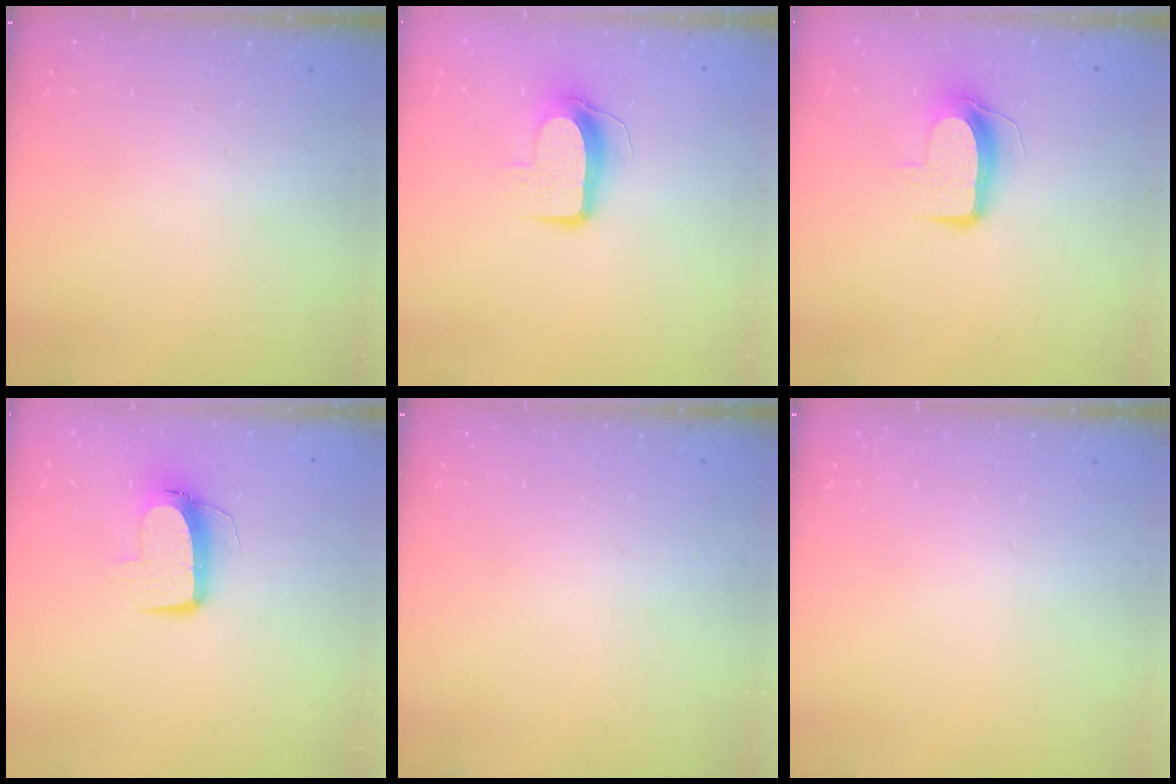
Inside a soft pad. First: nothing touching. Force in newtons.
{"total": 10.0, "press": 10.0, "slide": 1.0}
{"total": 10.0, "press": 10.0, "slide": 1.0}
{"total": 9.9, "press": 9.9, "slide": 0.8}
{"total": 0.0}
{"total": 0.0}